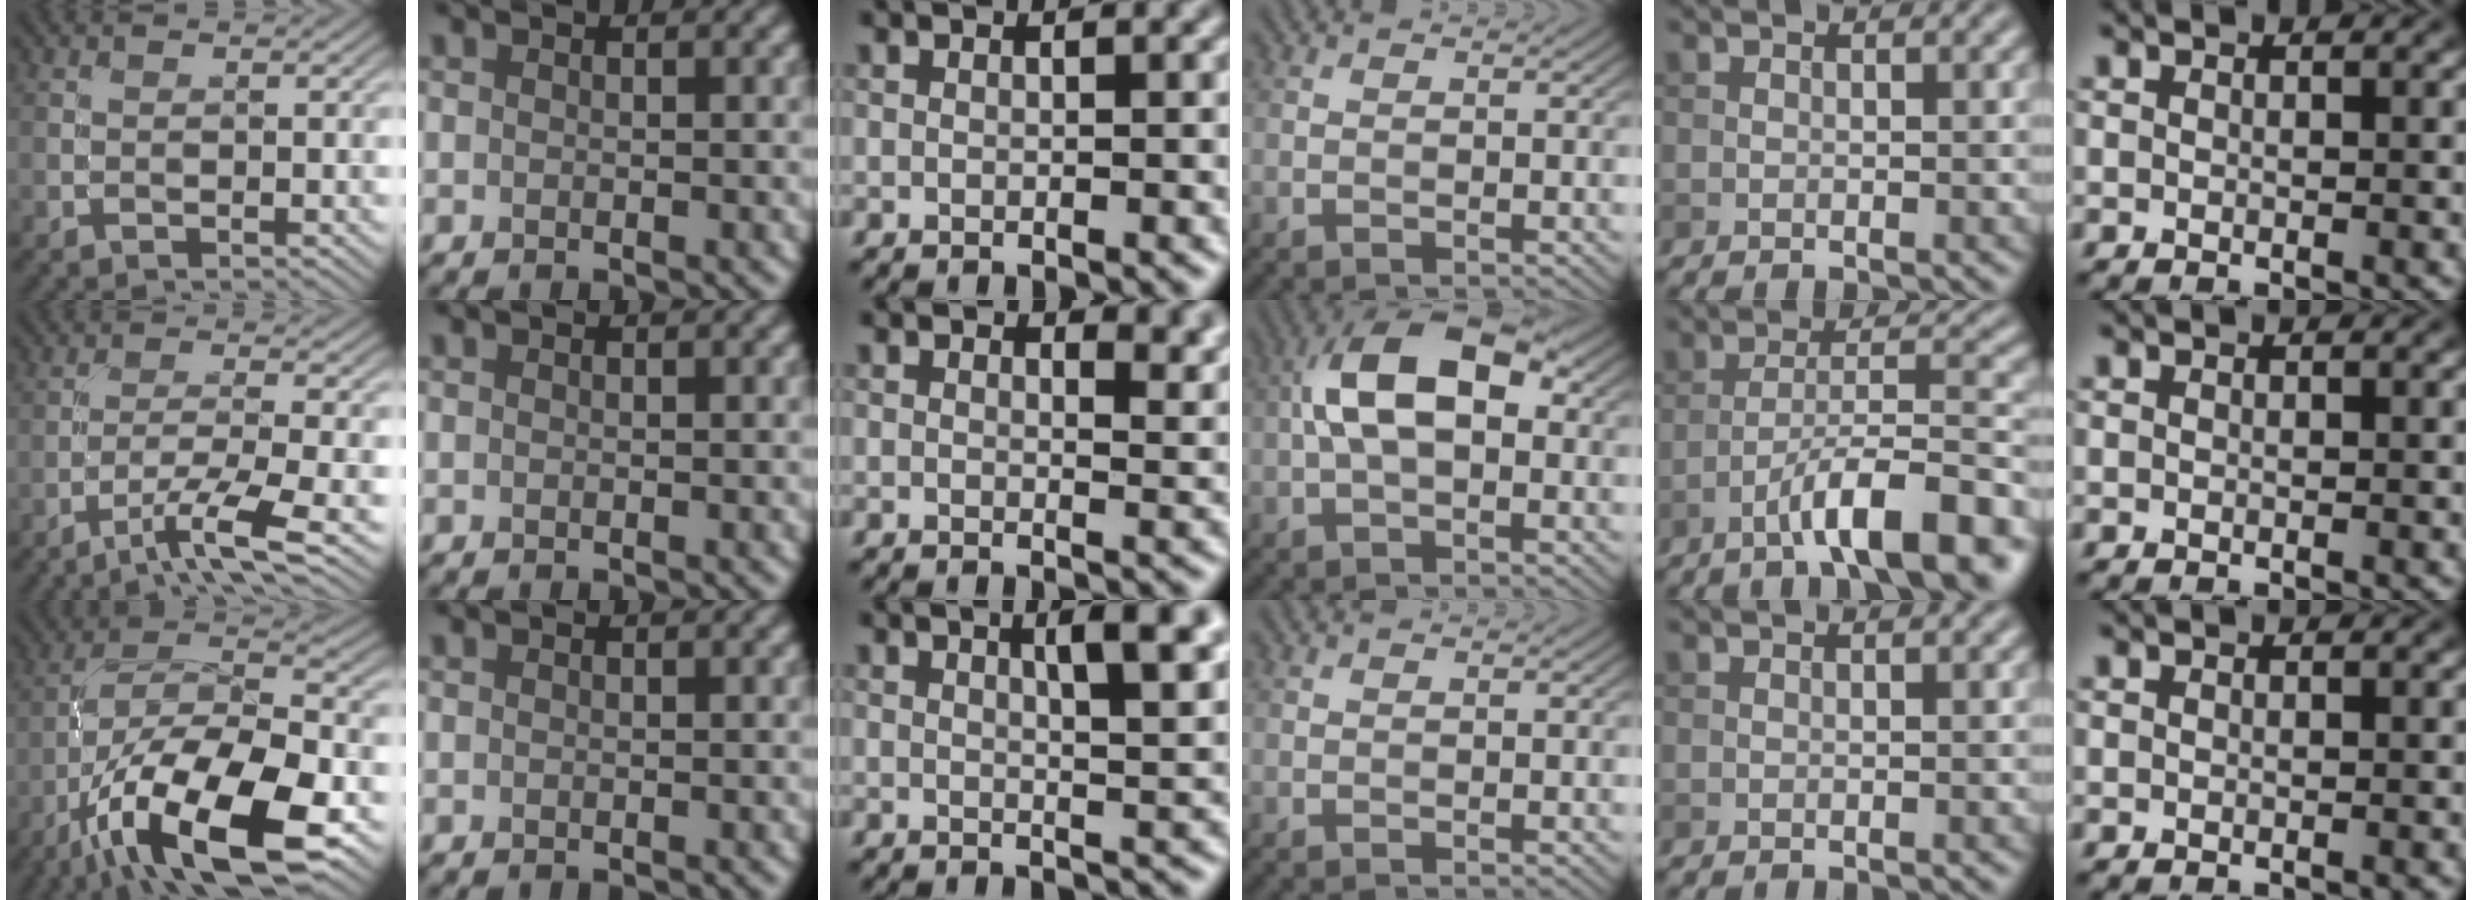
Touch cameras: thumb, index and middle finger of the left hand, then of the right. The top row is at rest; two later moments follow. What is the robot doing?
{"motion": "unscrew", "object": "medicine bottle"}